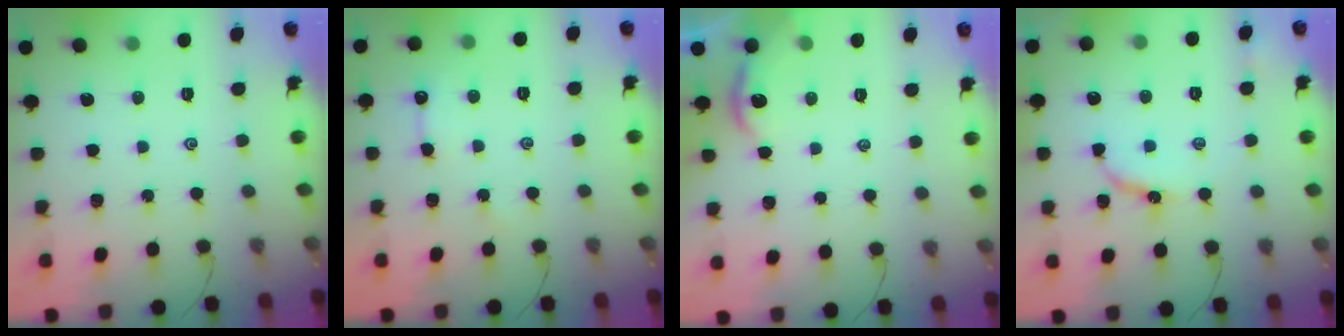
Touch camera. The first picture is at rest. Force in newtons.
{"total": 3.0, "press": 3.0, "slide": 0.4}
{"total": 2.3, "press": 2.3, "slide": 0.2}
{"total": 7.1, "press": 7.1, "slide": 0.7}